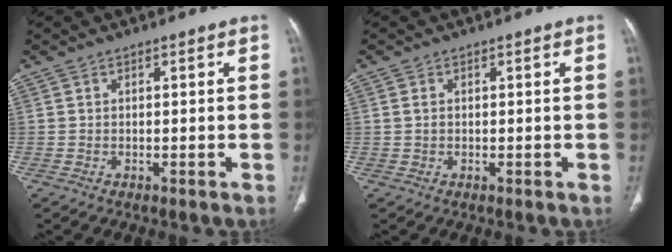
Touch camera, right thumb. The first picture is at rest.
{"total": 1.2, "force": [0.2, 0.8, 0.8], "torque": [-0.018, 0.001, 0.008]}